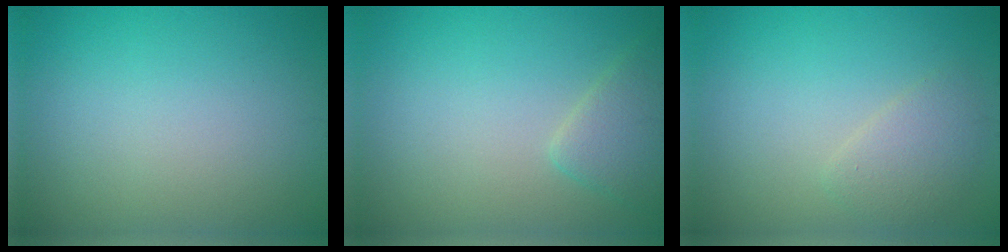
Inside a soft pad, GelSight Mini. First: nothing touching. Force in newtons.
{"total": 2.5, "press": 2.5, "slide": 0.2}
{"total": 2.1, "press": 2.1, "slide": 0.1}